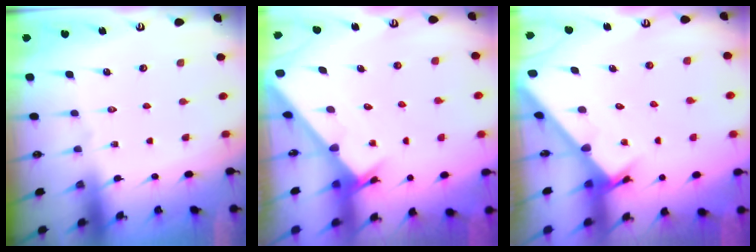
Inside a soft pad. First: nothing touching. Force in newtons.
{"total": 2.4, "press": 2.4, "slide": 0.2}
{"total": 2.6, "press": 2.6, "slide": 0.2}